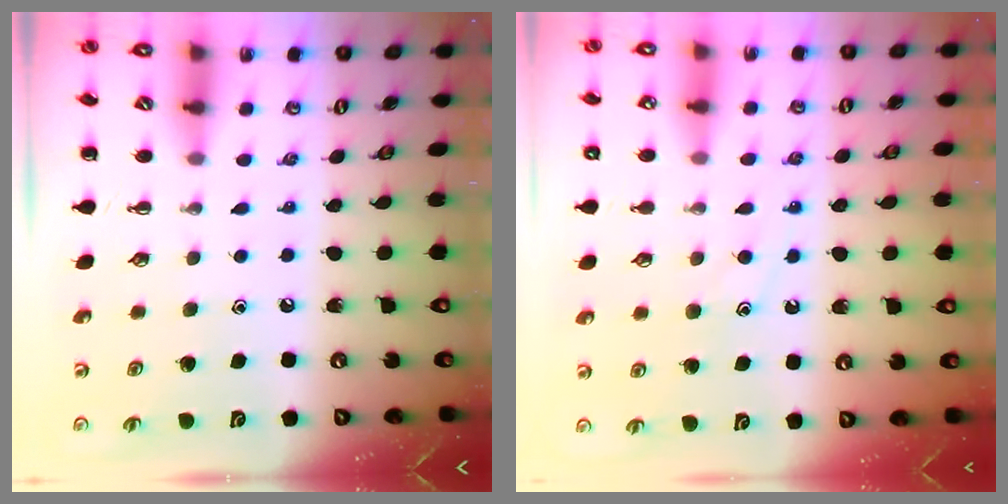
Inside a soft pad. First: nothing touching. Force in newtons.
{"total": 10.0, "press": 9.9, "slide": 0.7}